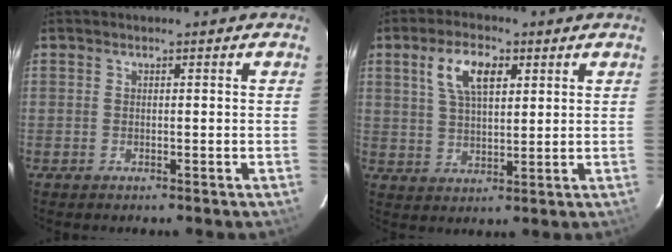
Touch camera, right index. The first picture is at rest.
{"total": 8.1, "force": [3.5, 3.7, 6.3], "torque": [-0.120, 0.015, 0.066]}